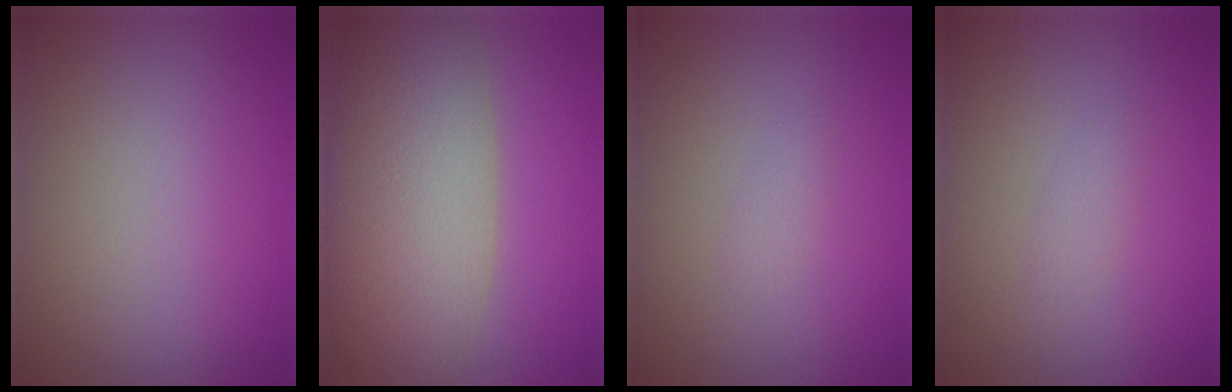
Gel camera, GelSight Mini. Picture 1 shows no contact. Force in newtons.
{"total": 10.2, "press": 10.1, "slide": 0.9}
{"total": 0.8, "press": 0.8, "slide": 0.1}
{"total": 1.0, "press": 1.0, "slide": 0.1}